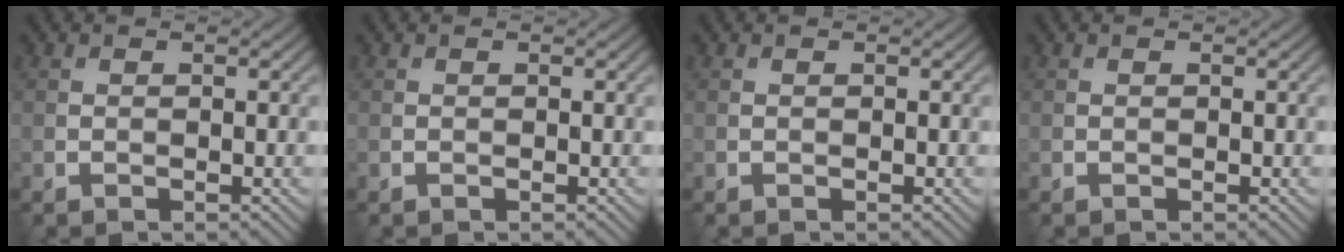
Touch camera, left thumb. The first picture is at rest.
{"total": 0.0}
{"total": 0.0}
{"total": 0.0}